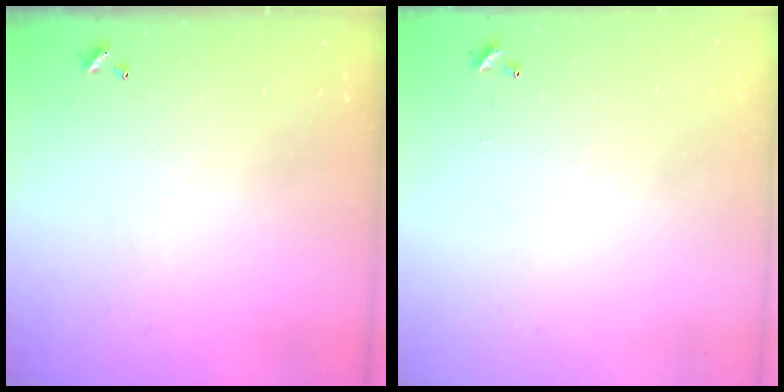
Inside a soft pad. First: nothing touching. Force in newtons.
{"total": 8.5, "press": 8.4, "slide": 0.5}